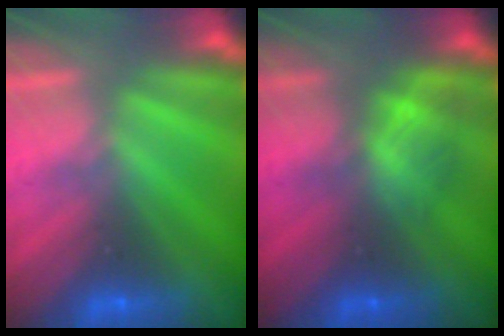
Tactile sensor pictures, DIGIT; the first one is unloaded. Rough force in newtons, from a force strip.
{"total": 2.3}